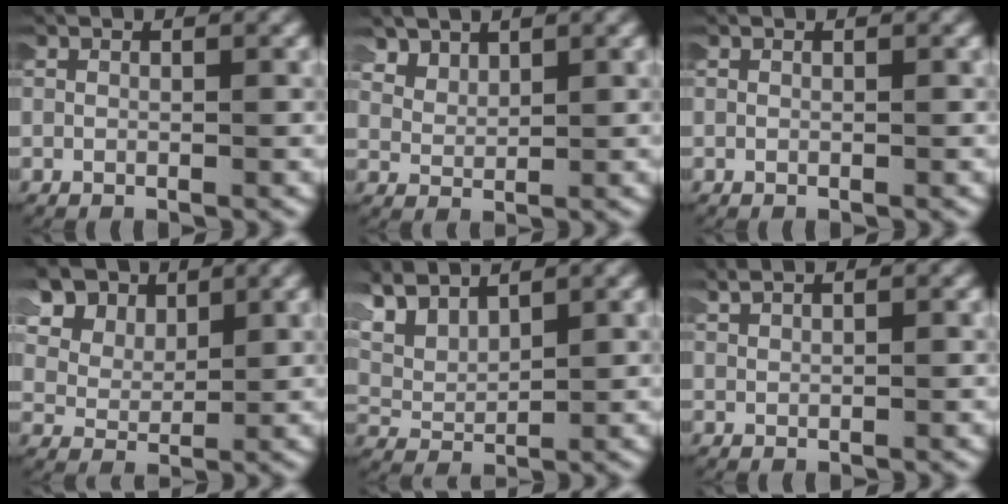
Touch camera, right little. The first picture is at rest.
{"total": 1.8, "force": [1.6, 0.6, 0.4], "torque": [-0.018, -0.006, 0.038]}
{"total": 0.0}
{"total": 8.5, "force": [4.7, 5.6, 4.3], "torque": [-0.087, 0.026, 0.060]}
{"total": 6.0, "force": [3.4, 3.7, 3.2], "torque": [-0.077, 0.005, 0.058]}
{"total": 1.5, "force": [1.3, 0.2, 0.6], "torque": [-0.009, 0.003, 0.026]}